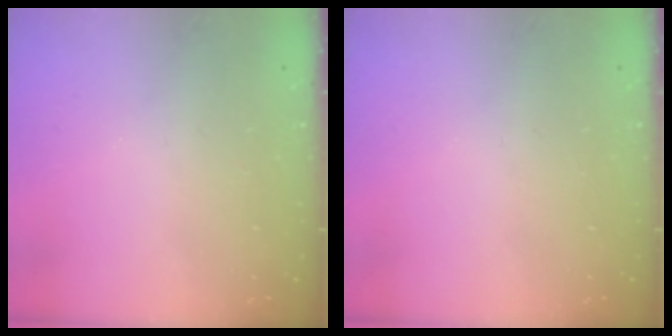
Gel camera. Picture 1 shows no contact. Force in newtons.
{"total": 0.0}